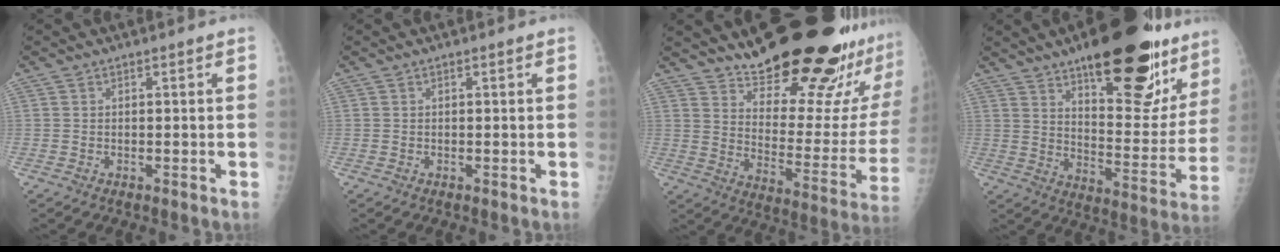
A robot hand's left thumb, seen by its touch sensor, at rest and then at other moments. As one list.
[{"total": 0.0}, {"total": 26.6, "force": [21.1, 6.0, 15.0], "torque": [-0.187, -0.152, 0.292]}, {"total": 26.0, "force": [16.3, 9.5, 17.9], "torque": [-0.196, -0.074, 0.234]}]